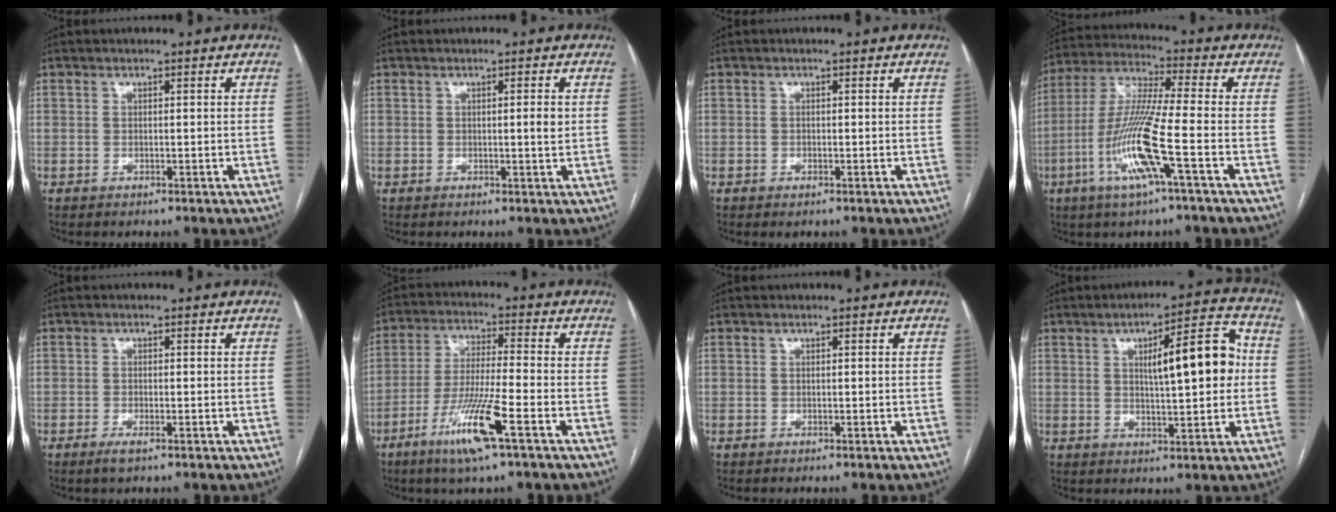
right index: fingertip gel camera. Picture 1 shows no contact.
{"total": 1.7, "force": [0.2, 0.0, 1.6], "torque": [-0.026, -0.001, 0.001]}
{"total": 0.6, "force": [-0.4, 0.3, 0.4], "torque": [-0.004, 0.000, -0.004]}
{"total": 13.3, "force": [-4.7, -0.2, 12.4], "torque": [-0.263, -0.007, -0.098]}
{"total": 1.8, "force": [-1.1, 0.4, 1.4], "torque": [-0.026, -0.002, -0.019]}
{"total": 11.2, "force": [-5.7, -0.1, 9.6], "torque": [-0.193, -0.021, -0.110]}
{"total": 0.0}
{"total": 11.6, "force": [1.7, 2.6, 11.2], "torque": [-0.157, 0.030, 0.025]}